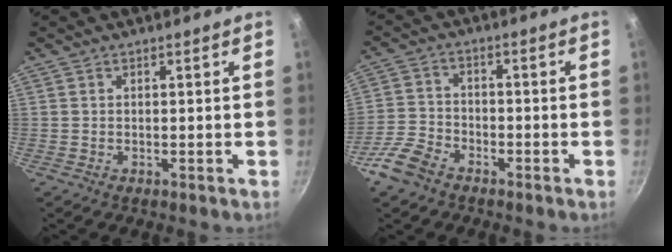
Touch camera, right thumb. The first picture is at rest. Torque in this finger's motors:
{"motor_torque": [1.19, 0.05, 0.38, -1.19, 0.15]}